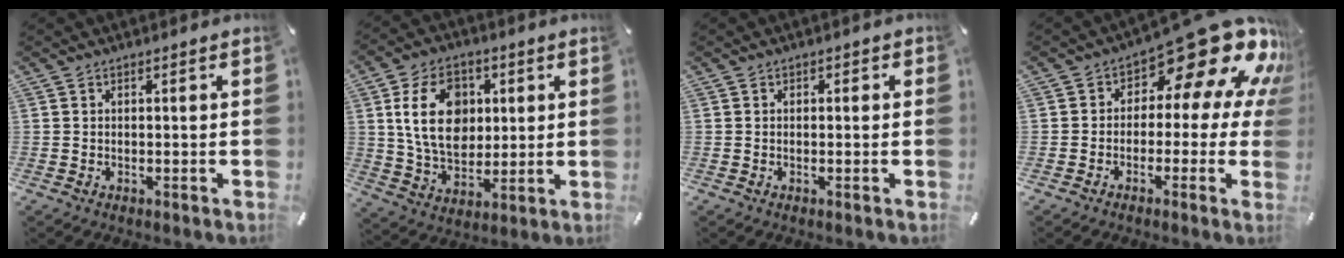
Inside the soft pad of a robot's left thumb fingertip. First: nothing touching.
{"total": 14.6, "force": [3.1, 10.8, 9.4], "torque": [-0.177, 0.008, 0.056]}
{"total": 0.7, "force": [-0.2, 0.6, 0.1], "torque": [-0.002, 0.004, -0.005]}
{"total": 17.7, "force": [10.1, 7.9, 12.2], "torque": [-0.169, -0.073, 0.163]}